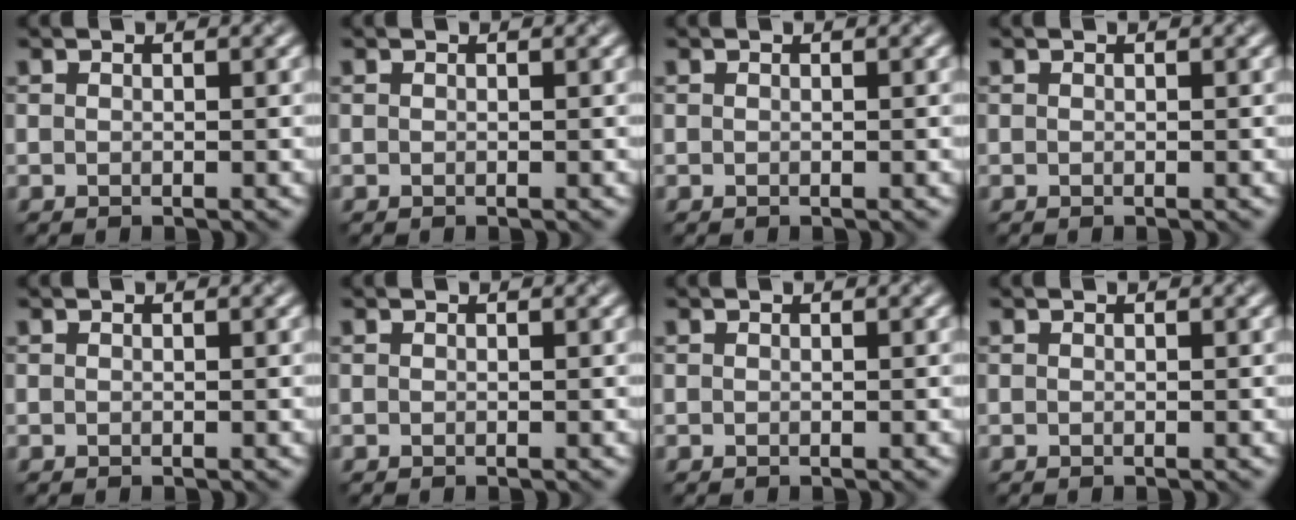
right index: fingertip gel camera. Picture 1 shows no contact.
{"total": 0.0}
{"total": 0.0}
{"total": 0.0}
{"total": 0.0}
{"total": 0.0}
{"total": 0.0}
{"total": 0.0}